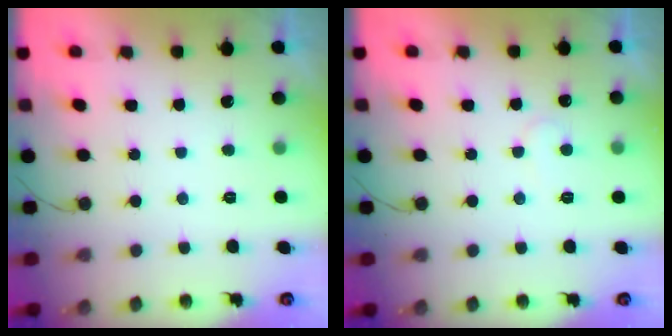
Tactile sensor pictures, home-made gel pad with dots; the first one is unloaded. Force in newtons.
{"total": 5.4, "press": 5.4, "slide": 0.4}